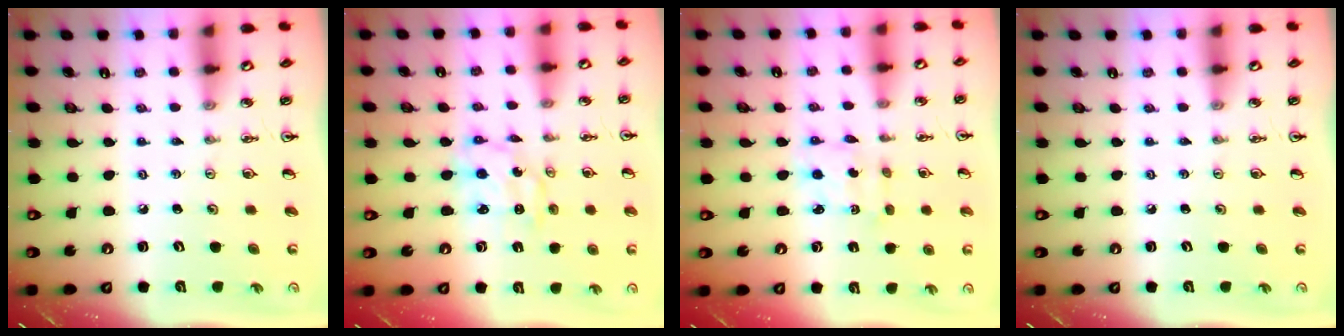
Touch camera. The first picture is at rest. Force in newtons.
{"total": 4.5, "press": 4.5, "slide": 0.4}
{"total": 2.1, "press": 2.0, "slide": 0.8}
{"total": 0.0}